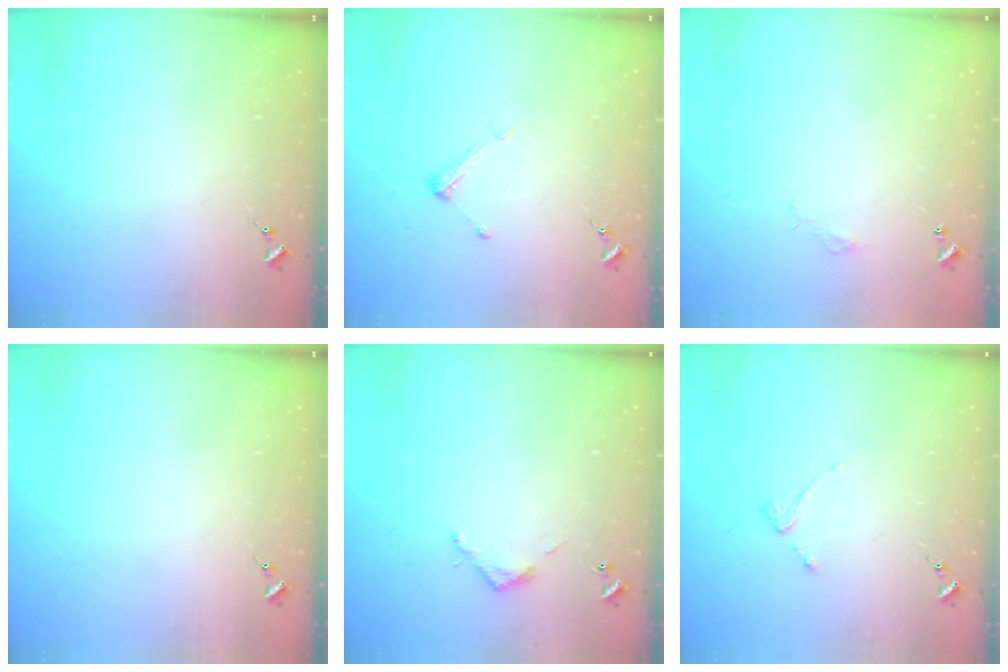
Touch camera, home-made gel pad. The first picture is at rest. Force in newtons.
{"total": 5.7, "press": 5.7, "slide": 0.4}
{"total": 2.7, "press": 2.7, "slide": 0.2}
{"total": 0.0}
{"total": 3.2, "press": 3.2, "slide": 0.2}
{"total": 2.7, "press": 2.6, "slide": 0.5}